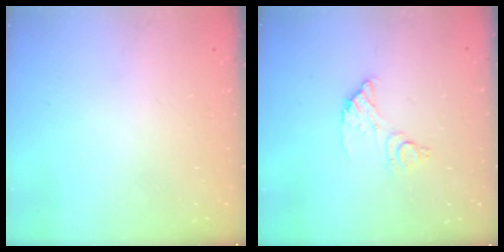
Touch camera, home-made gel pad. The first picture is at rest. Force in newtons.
{"total": 8.3, "press": 8.3, "slide": 0.6}